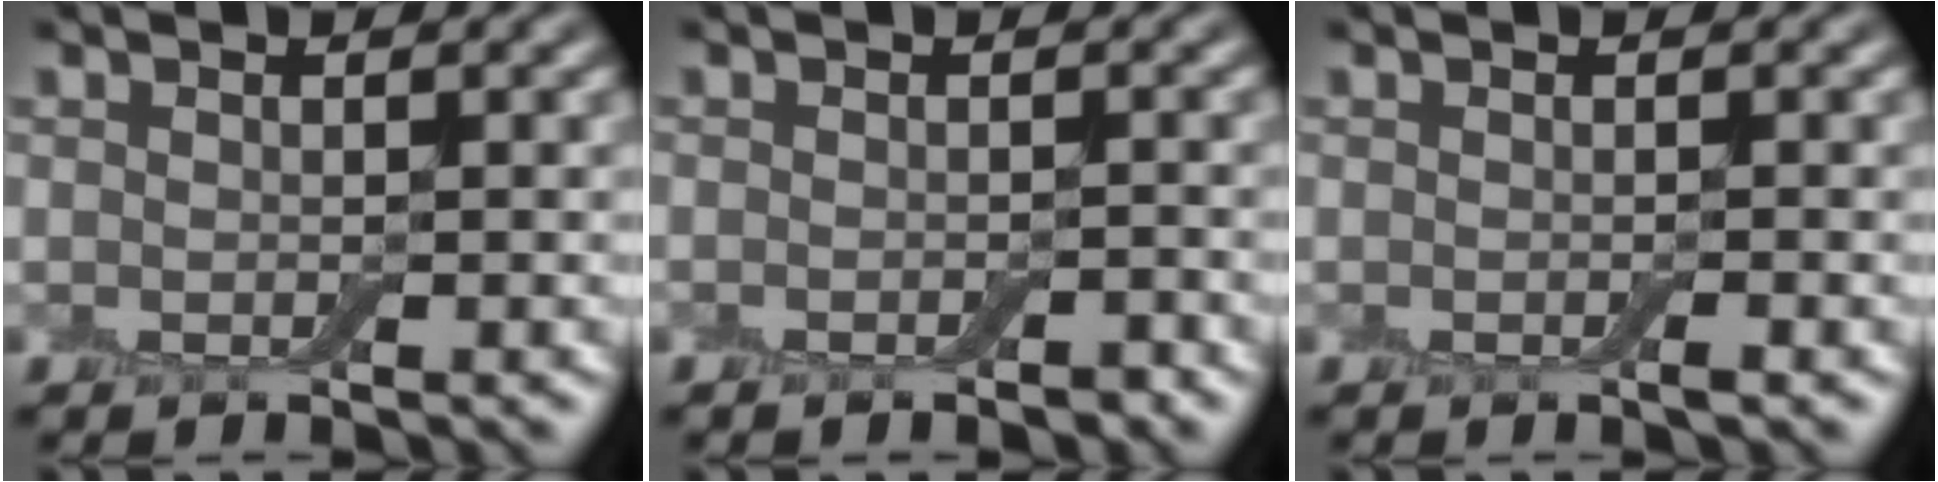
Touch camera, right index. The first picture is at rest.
{"total": 1.3, "force": [-1.1, 0.4, 0.6], "torque": [-0.010, -0.005, -0.018]}
{"total": 0.7, "force": [-0.4, 0.1, 0.6], "torque": [-0.012, -0.004, -0.006]}